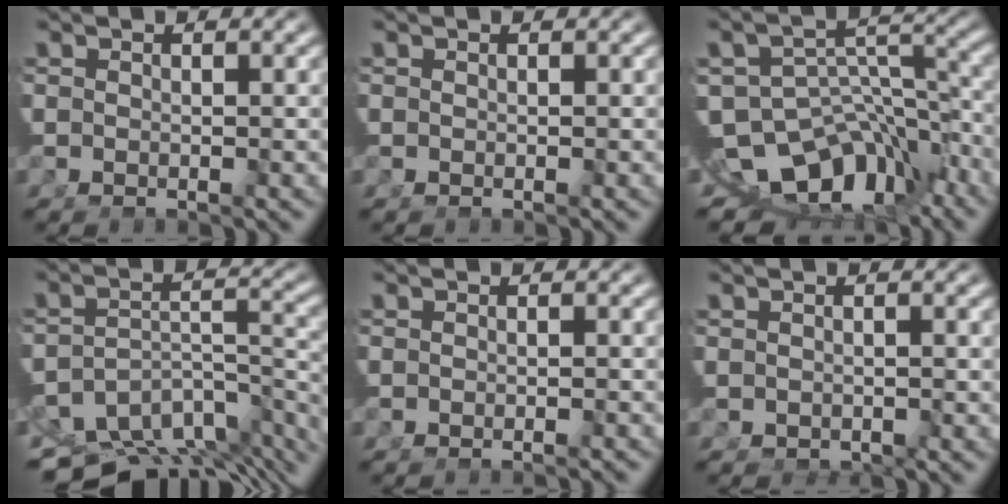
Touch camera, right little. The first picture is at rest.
{"total": 0.0}
{"total": 17.9, "force": [-8.3, 13.5, 8.4], "torque": [-0.169, -0.070, -0.121]}
{"total": 13.6, "force": [-9.4, 6.8, 7.2], "torque": [-0.092, -0.044, -0.126]}
{"total": 0.9, "force": [-0.9, -0.3, 0.2], "torque": [-0.001, 0.003, -0.015]}
{"total": 0.6, "force": [-0.6, 0.0, 0.0], "torque": [0.003, -0.009, -0.001]}